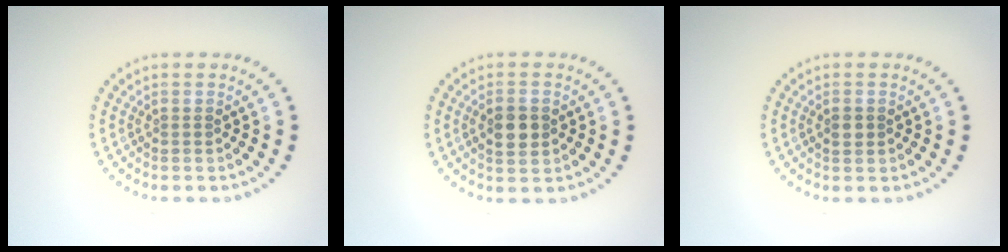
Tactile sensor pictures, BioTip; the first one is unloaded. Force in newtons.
{"total": 2.7, "press": 2.6, "slide": 0.2}
{"total": 1.2, "press": 1.2, "slide": 0.1}